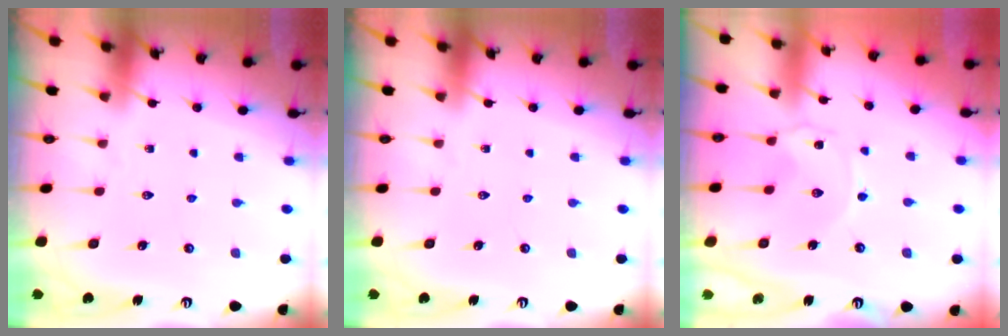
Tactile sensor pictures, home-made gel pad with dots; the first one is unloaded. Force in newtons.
{"total": 0.0}
{"total": 0.0}